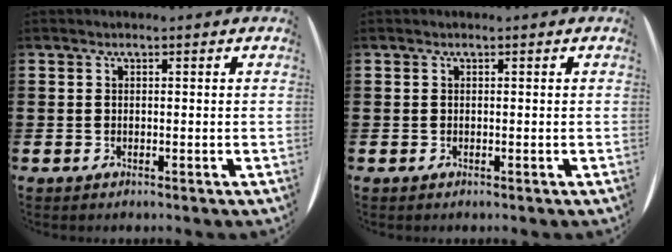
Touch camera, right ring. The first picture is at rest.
{"total": 0.0}